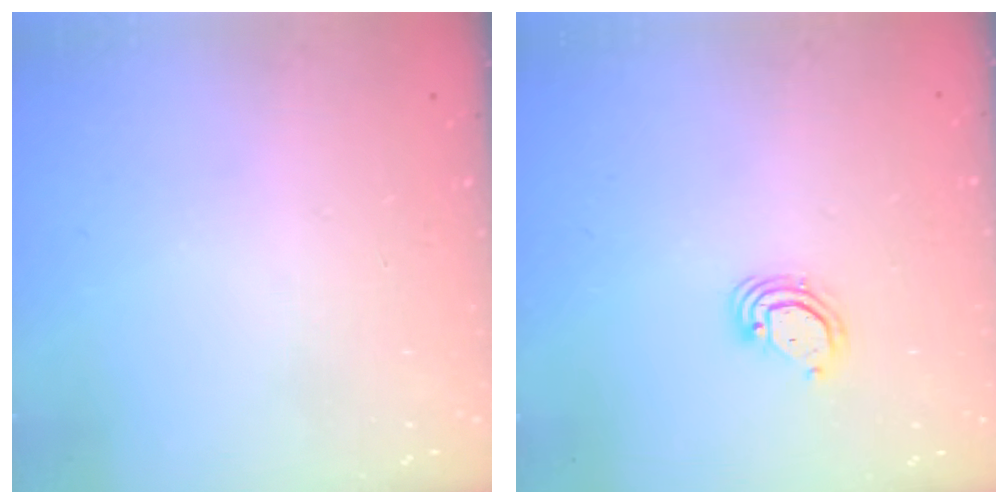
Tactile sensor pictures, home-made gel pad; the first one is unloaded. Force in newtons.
{"total": 3.0, "press": 3.0, "slide": 0.2}